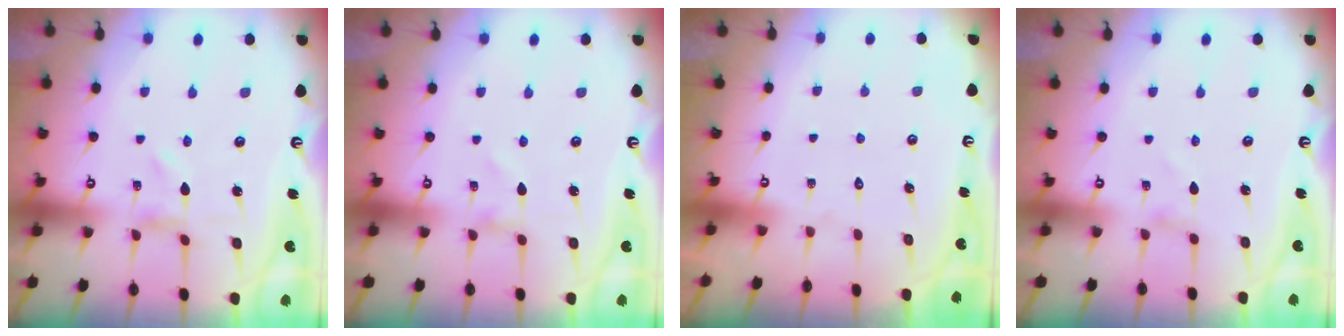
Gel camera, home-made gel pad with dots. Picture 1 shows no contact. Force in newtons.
{"total": 0.7, "press": 0.6, "slide": 0.1}
{"total": 1.6, "press": 1.6, "slide": 0.1}
{"total": 1.3, "press": 1.3, "slide": 0.1}